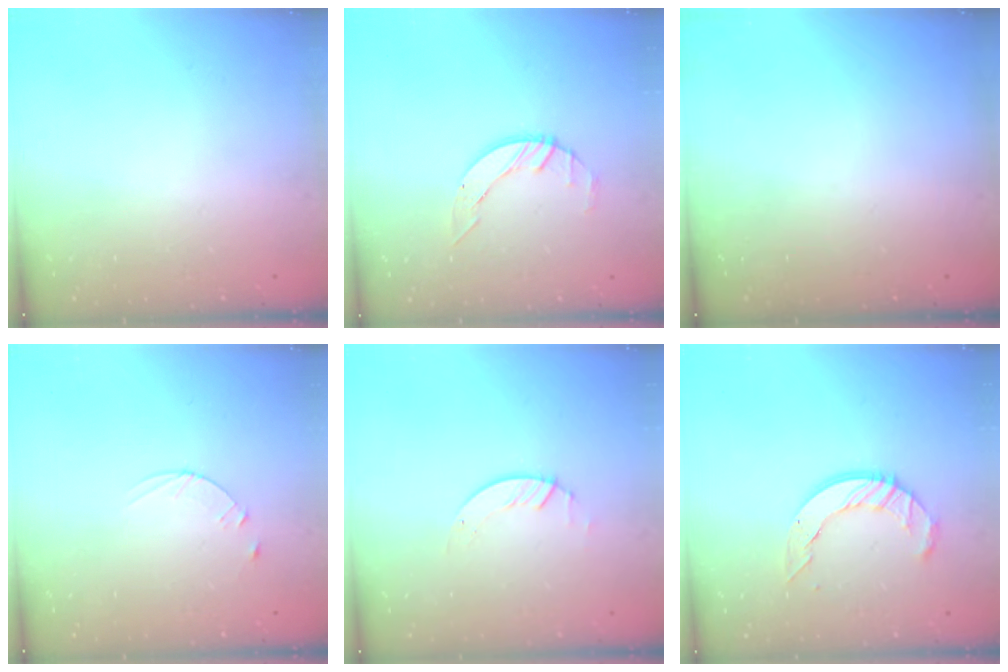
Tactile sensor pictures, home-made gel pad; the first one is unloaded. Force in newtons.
{"total": 3.4, "press": 3.4, "slide": 0.4}
{"total": 0.0}
{"total": 3.6, "press": 3.6, "slide": 0.5}
{"total": 1.3, "press": 1.3, "slide": 0.2}
{"total": 10.8, "press": 10.8, "slide": 1.0}